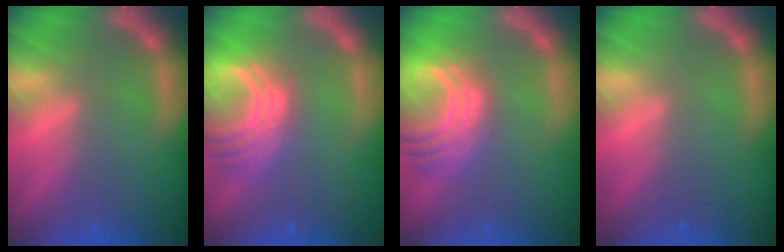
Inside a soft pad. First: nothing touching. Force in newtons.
{"total": 8.5}
{"total": 8.1}
{"total": 0.0}